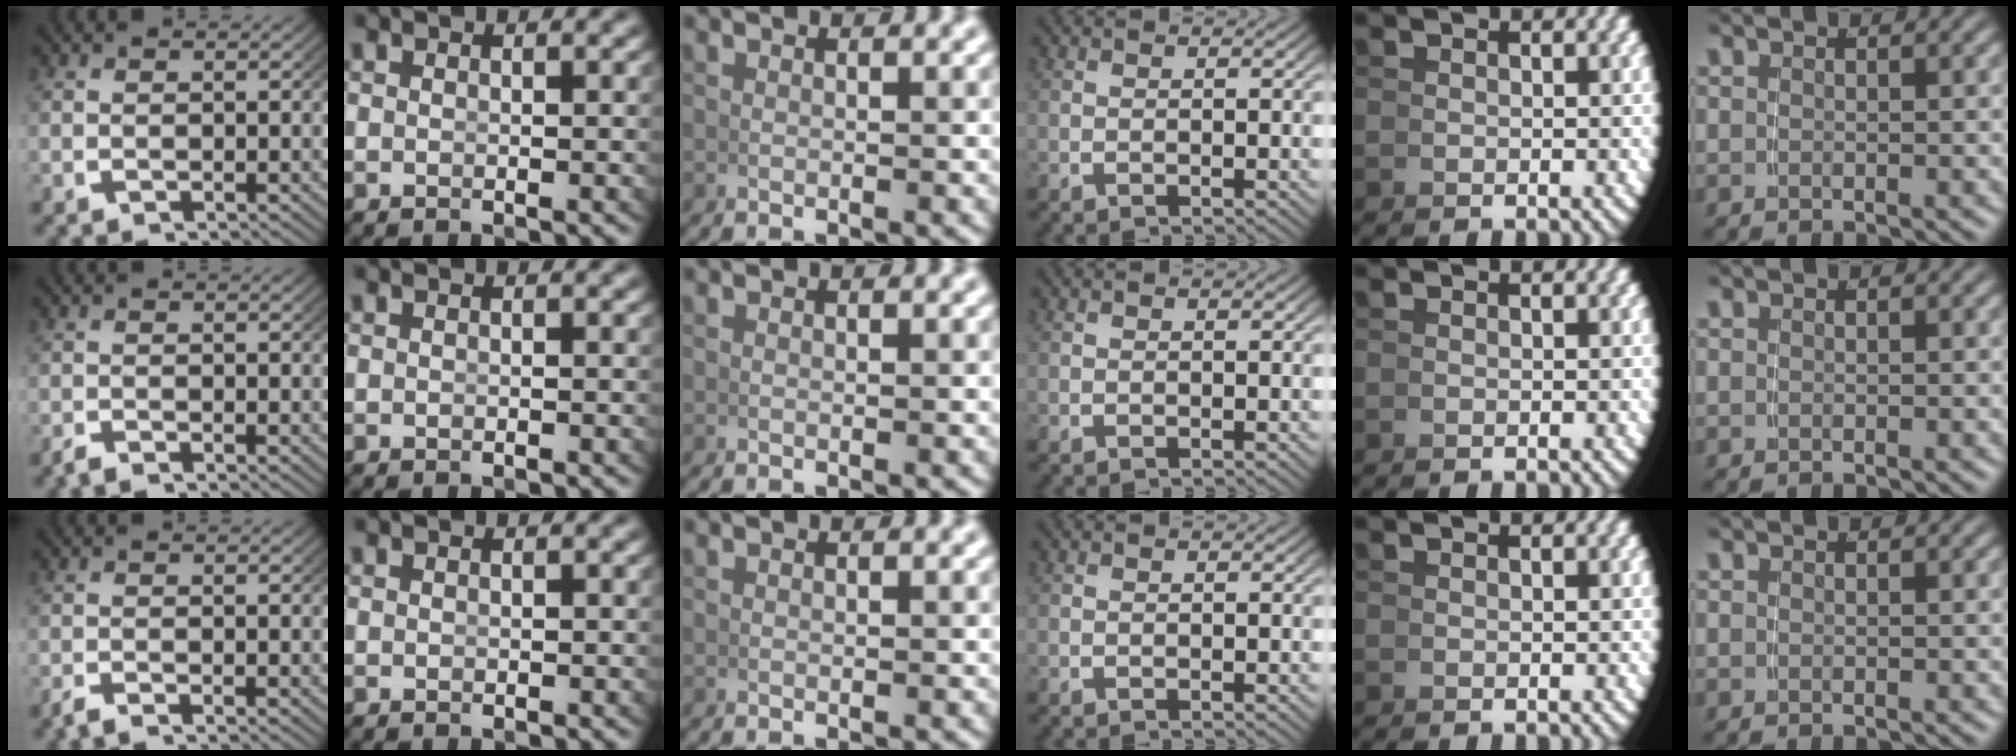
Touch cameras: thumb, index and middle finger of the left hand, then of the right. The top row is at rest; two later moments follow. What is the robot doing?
{"motion": "grasp_and_lifting", "object": "calculator"}